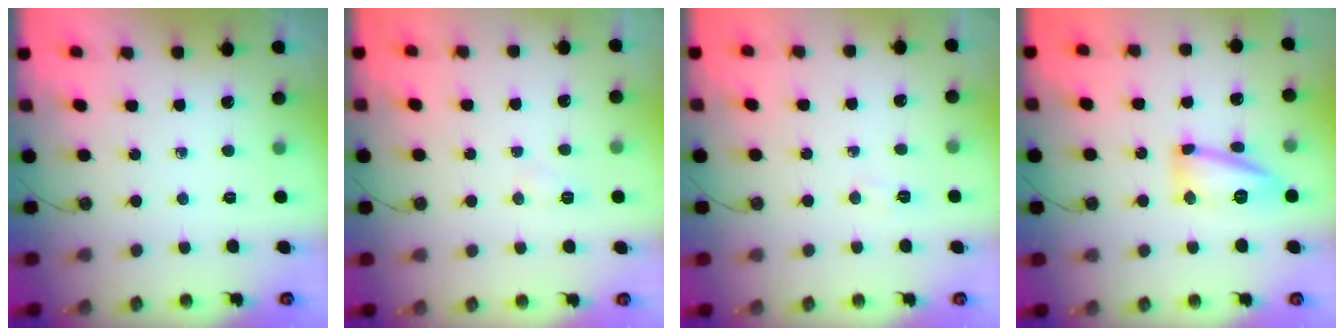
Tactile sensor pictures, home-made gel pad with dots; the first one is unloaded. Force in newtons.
{"total": 4.4, "press": 4.4, "slide": 0.5}
{"total": 3.7, "press": 3.6, "slide": 0.5}
{"total": 13.8, "press": 13.8, "slide": 1.2}